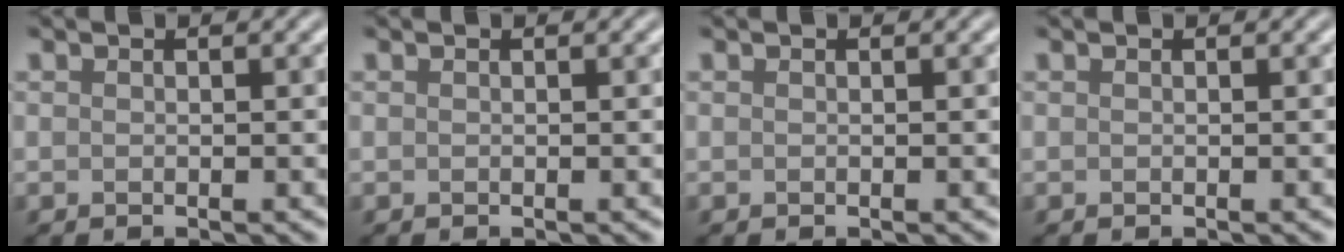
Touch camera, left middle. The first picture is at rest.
{"total": 0.0}
{"total": 0.0}
{"total": 0.0}